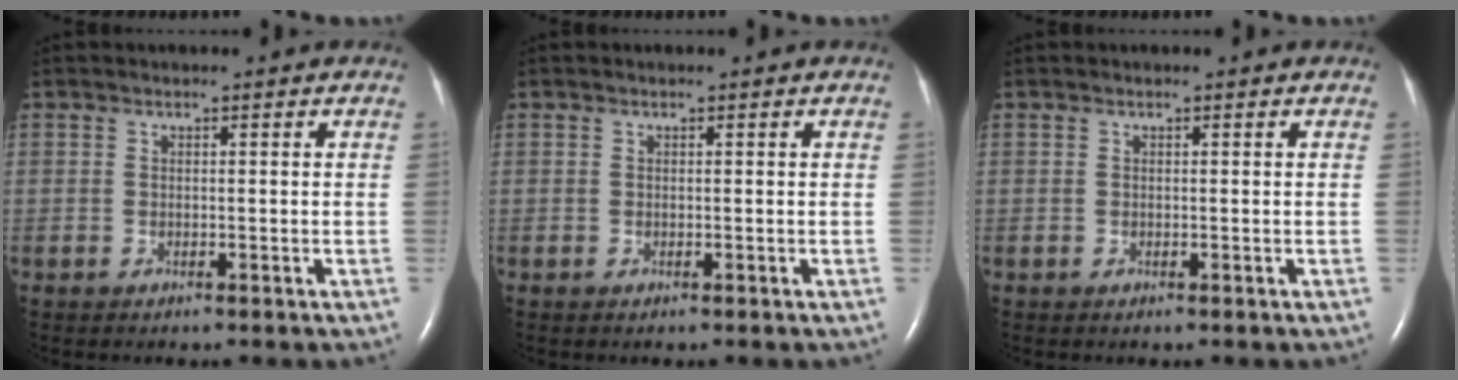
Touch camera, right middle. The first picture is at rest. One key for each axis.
{"total": 0.0}
{"total": 0.0}